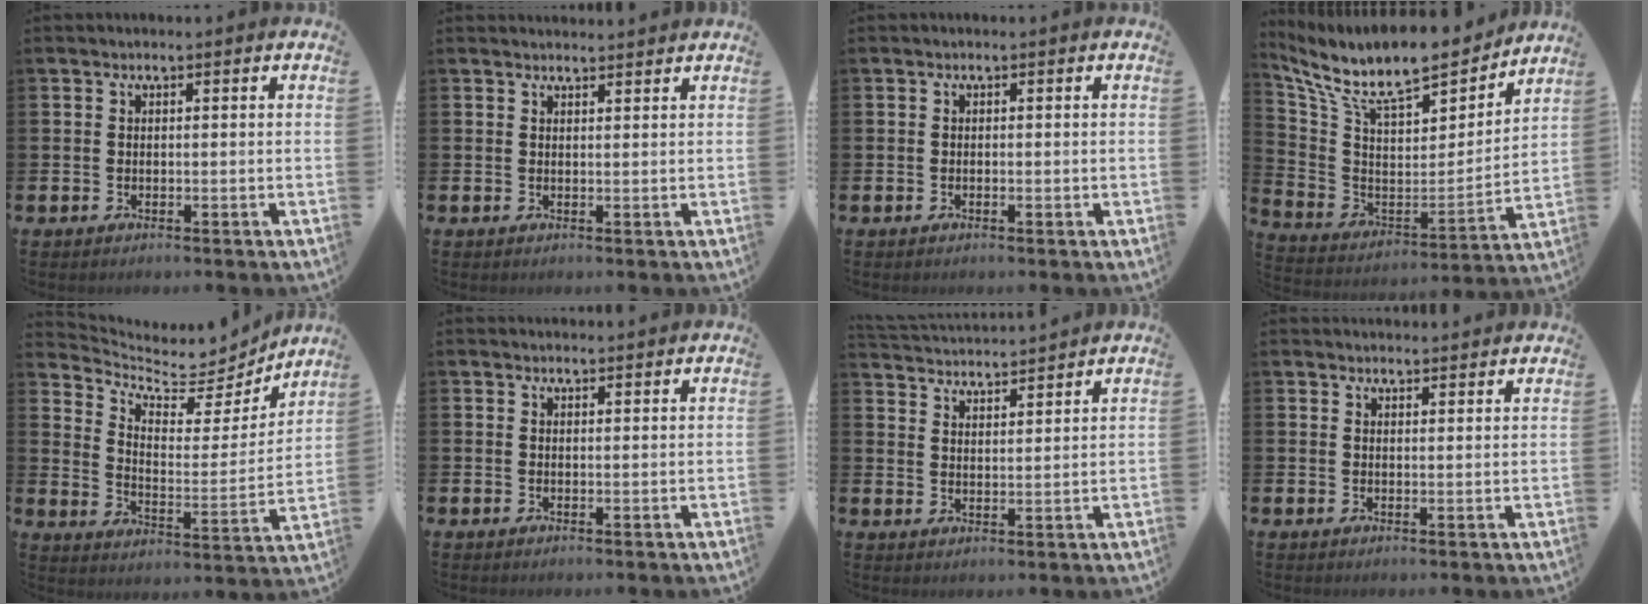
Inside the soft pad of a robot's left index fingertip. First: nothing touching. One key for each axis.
{"total": 1.6, "fx": 1.6, "fy": 0.0, "fz": -0.1, "tx": 0.013, "ty": -0.011, "tz": 0.026}
{"total": 0.0}
{"total": 11.1, "fx": 9.7, "fy": 2.8, "fz": 4.5, "tx": -0.123, "ty": -0.072, "tz": 0.165}
{"total": 7.6, "fx": 7.2, "fy": 2.1, "fz": 1.2, "tx": -0.057, "ty": -0.063, "tz": 0.123}
{"total": 1.3, "fx": 1.3, "fy": 0.0, "fz": 0.0, "tx": 0.011, "ty": -0.008, "tz": 0.021}
{"total": 4.0, "fx": 4.0, "fy": -0.2, "fz": -0.2, "tx": -0.011, "ty": -0.033, "tz": 0.070}
{"total": 2.3, "fx": 2.3, "fy": 0.1, "fz": -0.1, "tx": 0.011, "ty": -0.018, "tz": 0.040}